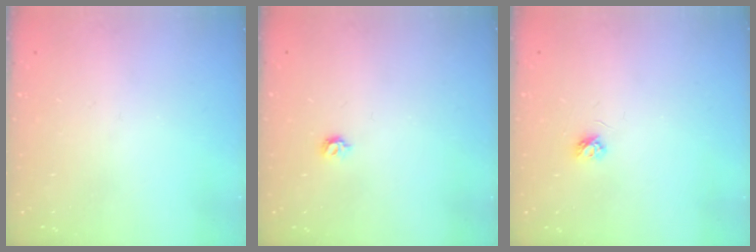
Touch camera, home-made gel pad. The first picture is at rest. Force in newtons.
{"total": 4.1, "press": 4.0, "slide": 0.8}
{"total": 3.3, "press": 3.3, "slide": 0.3}